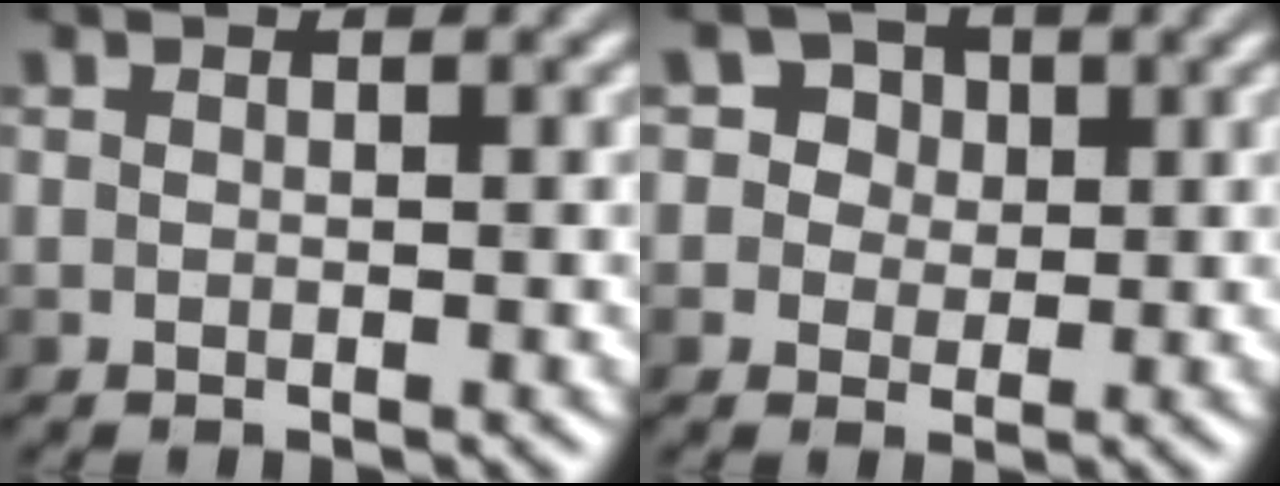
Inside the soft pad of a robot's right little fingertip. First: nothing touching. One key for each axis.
{"total": 4.1, "fx": 2.0, "fy": 3.3, "fz": 1.5, "tx": -0.016, "ty": 0.006, "tz": 0.017}